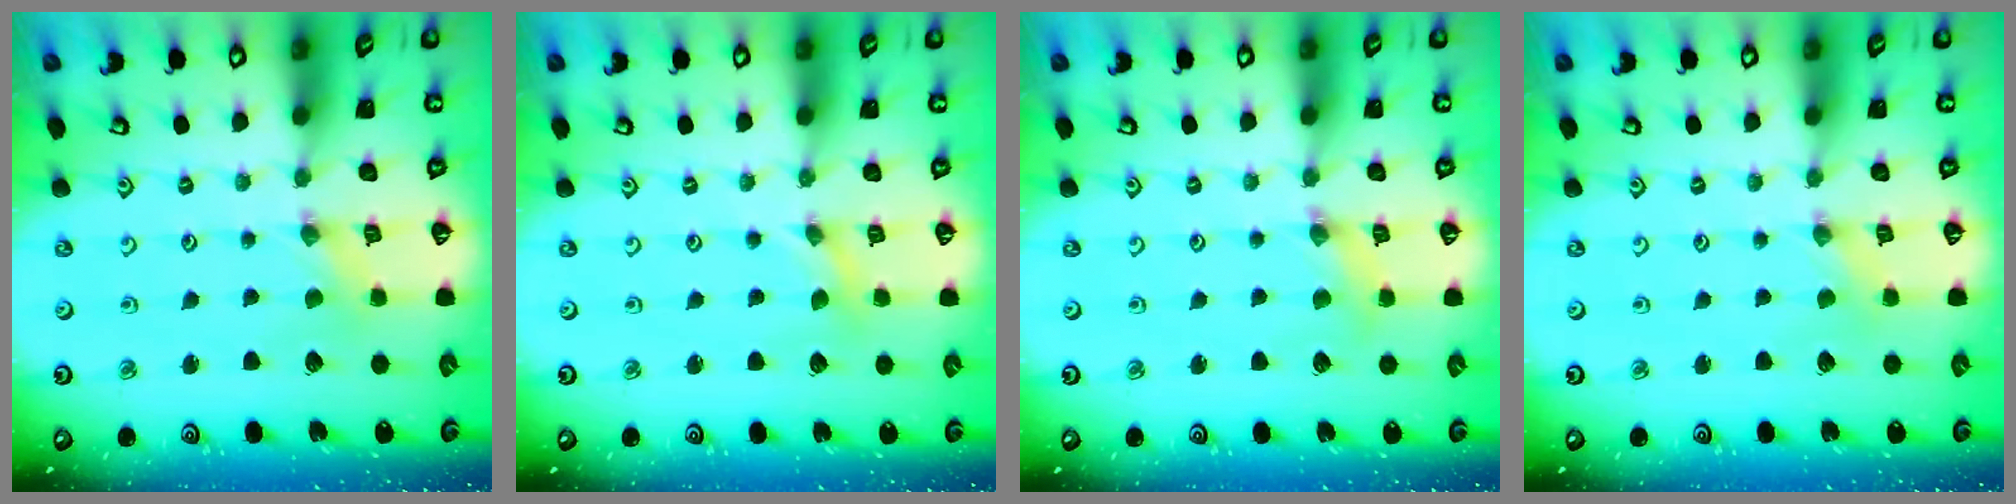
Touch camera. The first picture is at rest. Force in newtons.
{"total": 0.0}
{"total": 2.8, "press": 2.8, "slide": 0.4}
{"total": 0.0}